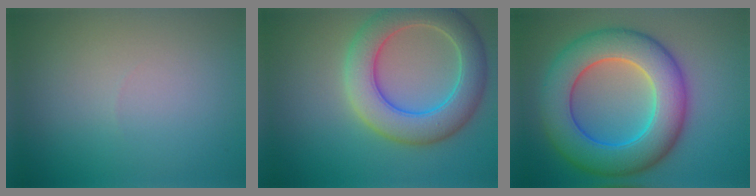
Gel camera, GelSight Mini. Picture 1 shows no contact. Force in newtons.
{"total": 7.1, "press": 7.1, "slide": 0.5}
{"total": 10.6, "press": 10.6, "slide": 0.1}